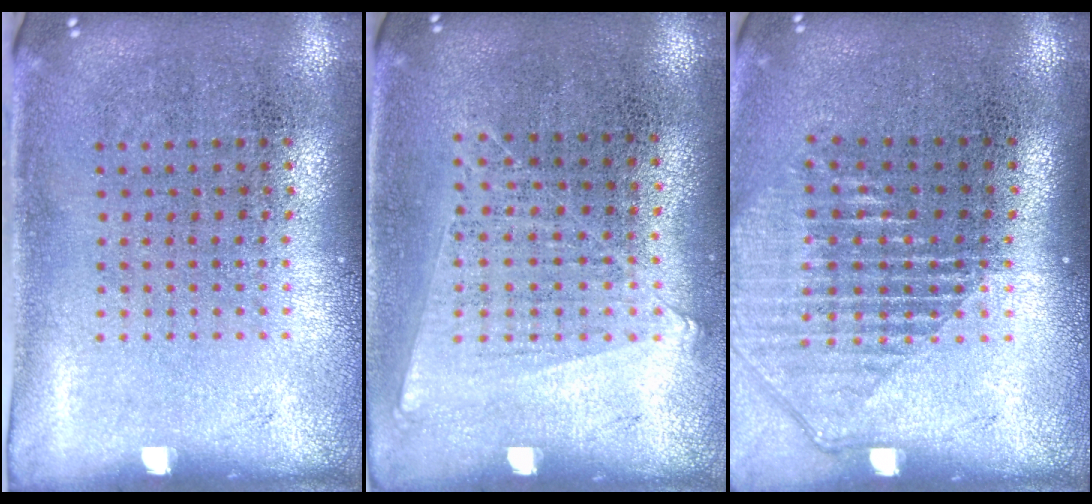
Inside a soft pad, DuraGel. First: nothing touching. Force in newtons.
{"total": 1.1, "press": 1.0, "slide": 0.4}
{"total": 1.3, "press": 1.2, "slide": 0.6}